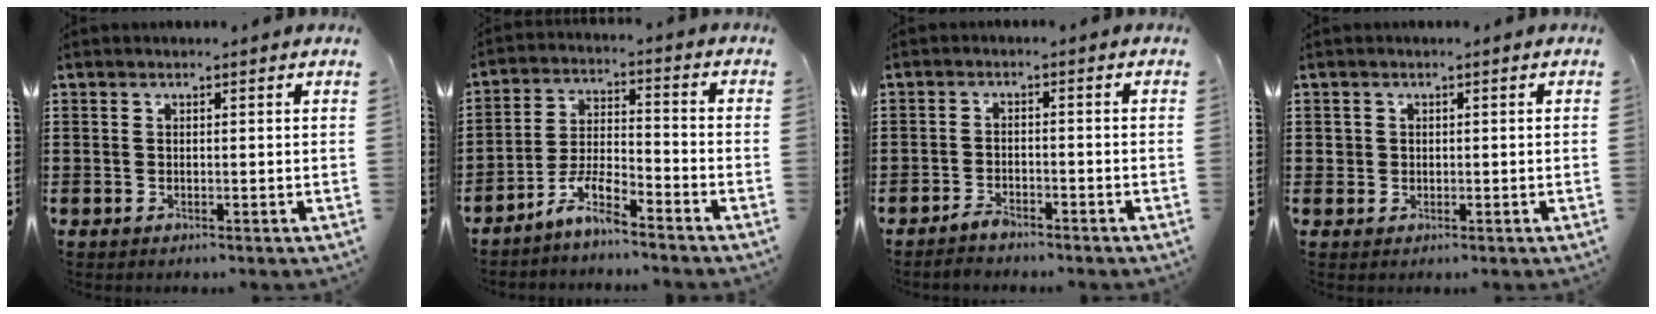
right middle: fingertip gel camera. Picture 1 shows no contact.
{"total": 6.3, "force": [-5.3, 0.9, 3.3], "torque": [-0.083, -0.003, -0.108]}
{"total": 2.3, "force": [-2.1, 0.5, 0.6], "torque": [-0.015, 0.003, -0.043]}
{"total": 1.3, "force": [0.3, 1.3, 0.2], "torque": [-0.007, 0.008, 0.005]}